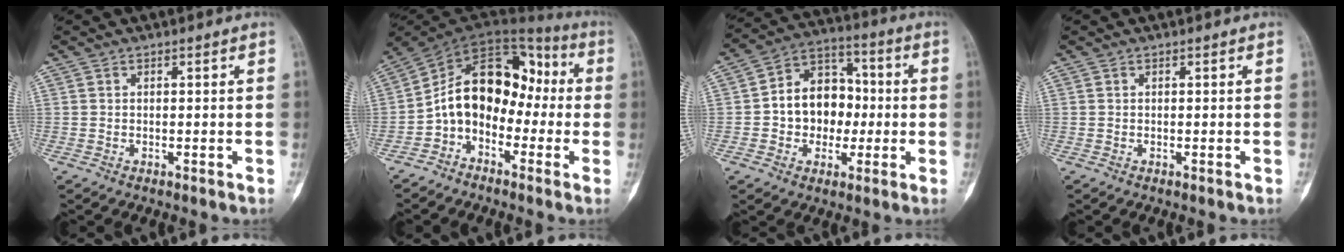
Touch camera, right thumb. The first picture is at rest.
{"total": 15.1, "force": [-2.1, 10.9, 10.3], "torque": [-0.130, 0.071, -0.050]}
{"total": 13.2, "force": [-0.8, 10.4, 8.0], "torque": [-0.071, 0.037, -0.019]}
{"total": 0.0}